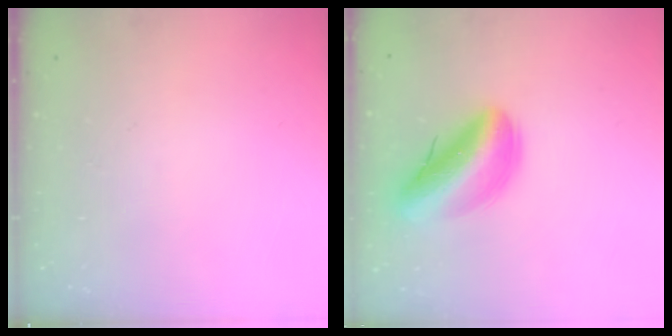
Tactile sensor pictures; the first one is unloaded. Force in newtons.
{"total": 16.2, "press": 15.6, "slide": 4.4}